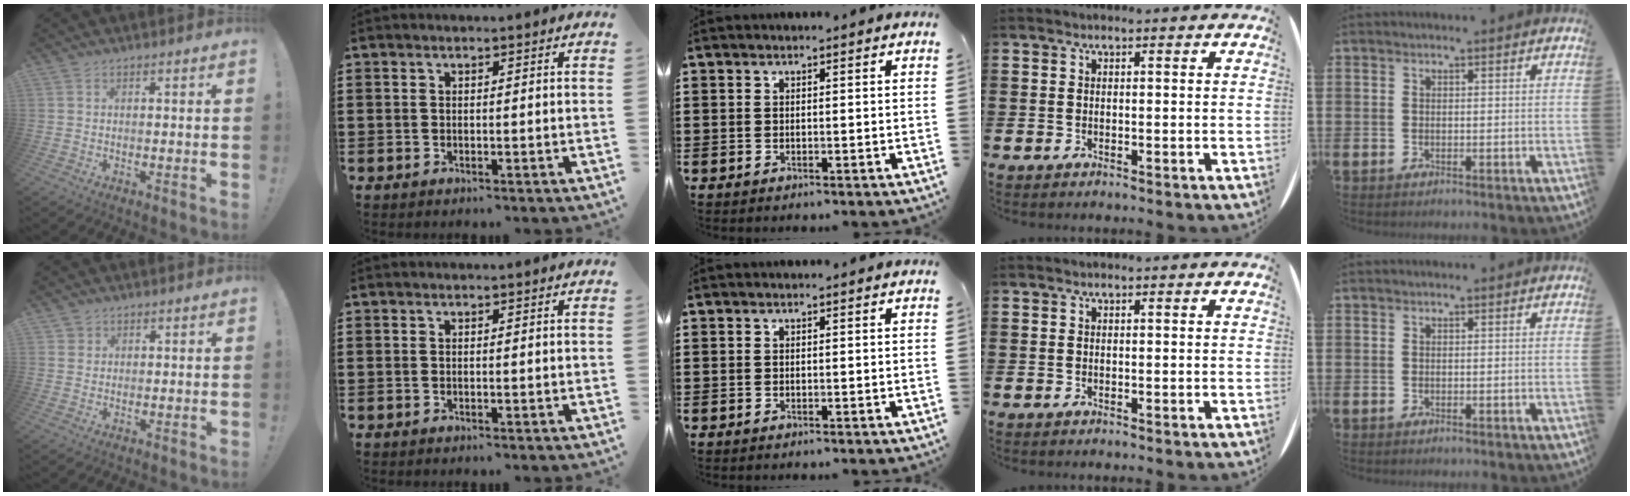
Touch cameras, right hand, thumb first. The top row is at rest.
{"thumb": {"total": 1.6, "force": [1.0, 1.3, 0.2], "torque": [0.002, -0.004, 0.017]}}